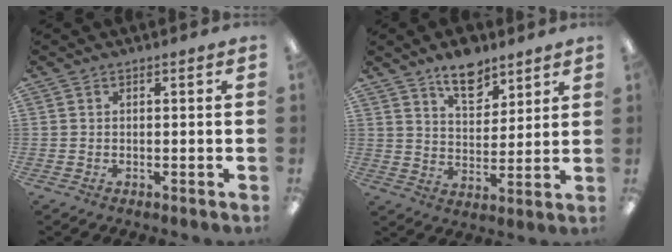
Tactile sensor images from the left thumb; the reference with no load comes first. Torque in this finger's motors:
{"motor_torque": [1.64, 1.17, 1.42, -1.31, 0.35]}